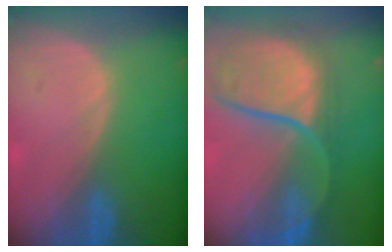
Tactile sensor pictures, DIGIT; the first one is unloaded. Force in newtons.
{"total": 11.9, "press": 9.8, "slide": 6.7}